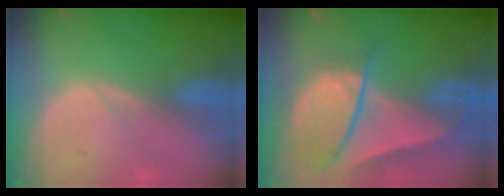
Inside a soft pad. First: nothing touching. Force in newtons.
{"total": 9.3, "press": 8.1, "slide": 4.7}